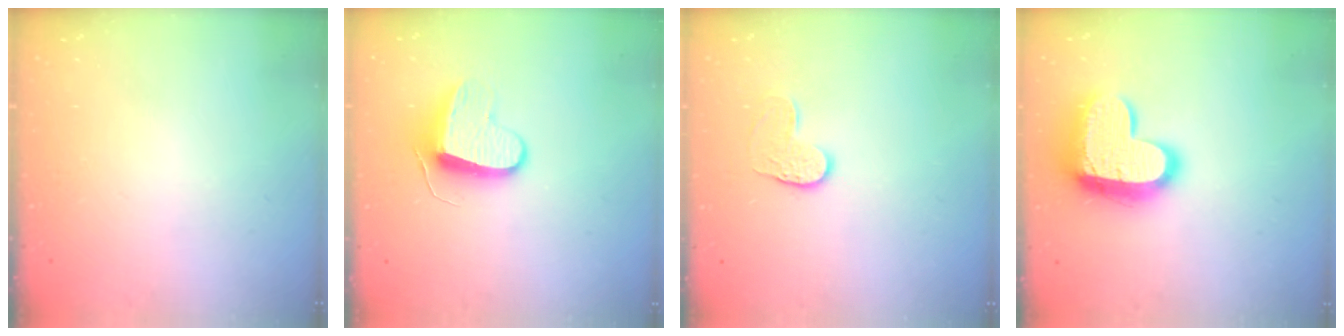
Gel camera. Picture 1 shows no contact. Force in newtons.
{"total": 9.1, "press": 9.0, "slide": 0.6}
{"total": 6.6, "press": 6.6, "slide": 0.3}
{"total": 17.0, "press": 16.9, "slide": 1.1}